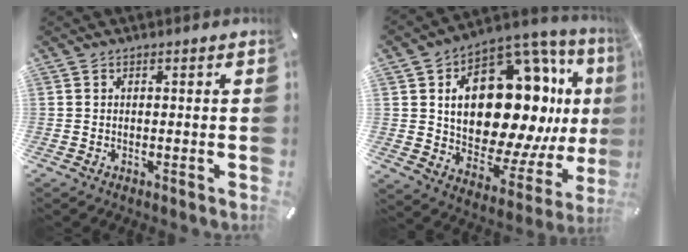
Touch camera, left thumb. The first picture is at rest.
{"total": 25.6, "force": [5.1, 15.2, 19.9], "torque": [-0.335, -0.039, 0.088]}